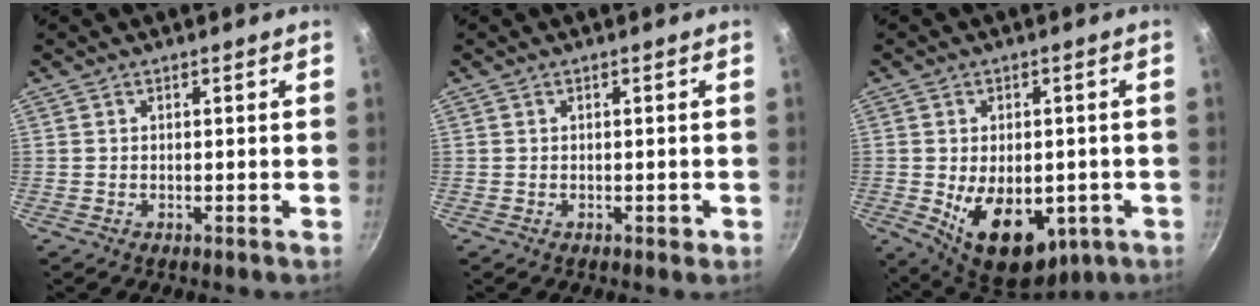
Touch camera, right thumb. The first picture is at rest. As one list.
[{"total": 1.0, "force": [-0.3, 0.7, 0.6], "torque": [-0.003, 0.004, -0.003]}, {"total": 15.7, "force": [-3.9, 9.8, 11.6], "torque": [-0.140, -0.009, -0.034]}]